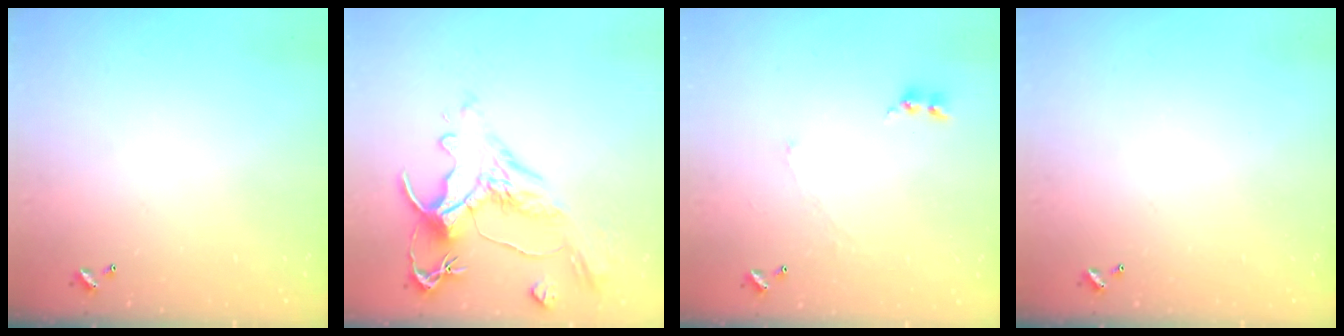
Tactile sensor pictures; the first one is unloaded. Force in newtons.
{"total": 1.5, "press": 0.2, "slide": 1.5}
{"total": 2.0, "press": 1.9, "slide": 0.7}
{"total": 0.0}